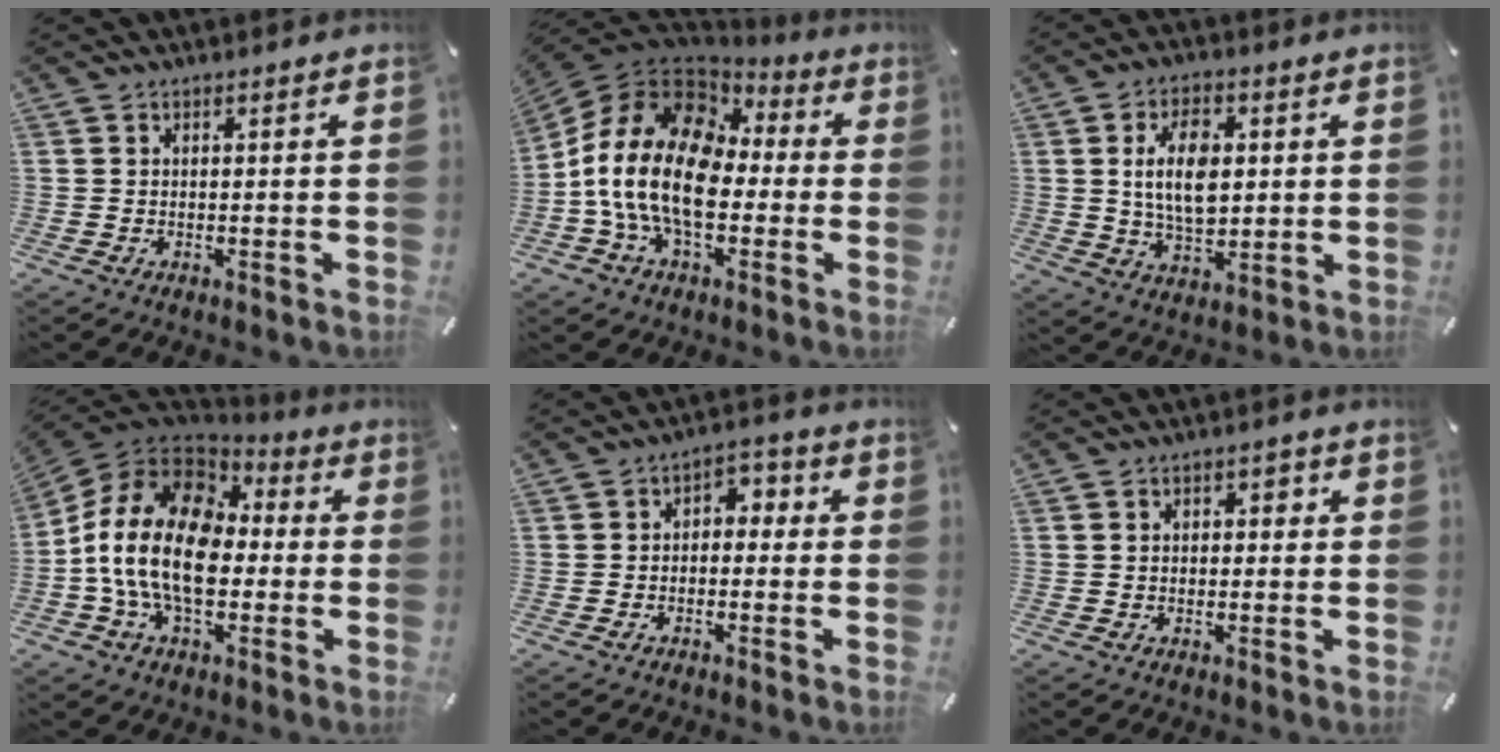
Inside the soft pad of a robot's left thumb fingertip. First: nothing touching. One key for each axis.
{"total": 20.2, "fx": -4.0, "fy": 13.3, "fz": 14.7, "tx": -0.311, "ty": 0.028, "tz": -0.069}
{"total": 11.3, "fx": 1.8, "fy": 7.2, "fz": 8.5, "tx": -0.164, "ty": 0.005, "tz": 0.028}
{"total": 19.7, "fx": -3.1, "fy": 13.4, "fz": 14.1, "tx": -0.292, "ty": 0.030, "tz": -0.056}
{"total": 3.7, "fx": -2.1, "fy": 2.5, "fz": 1.6, "tx": -0.028, "ty": 0.018, "tz": -0.044}
{"total": 2.1, "fx": -0.4, "fy": 1.8, "fz": 1.1, "tx": -0.016, "ty": 0.008, "tz": -0.013}